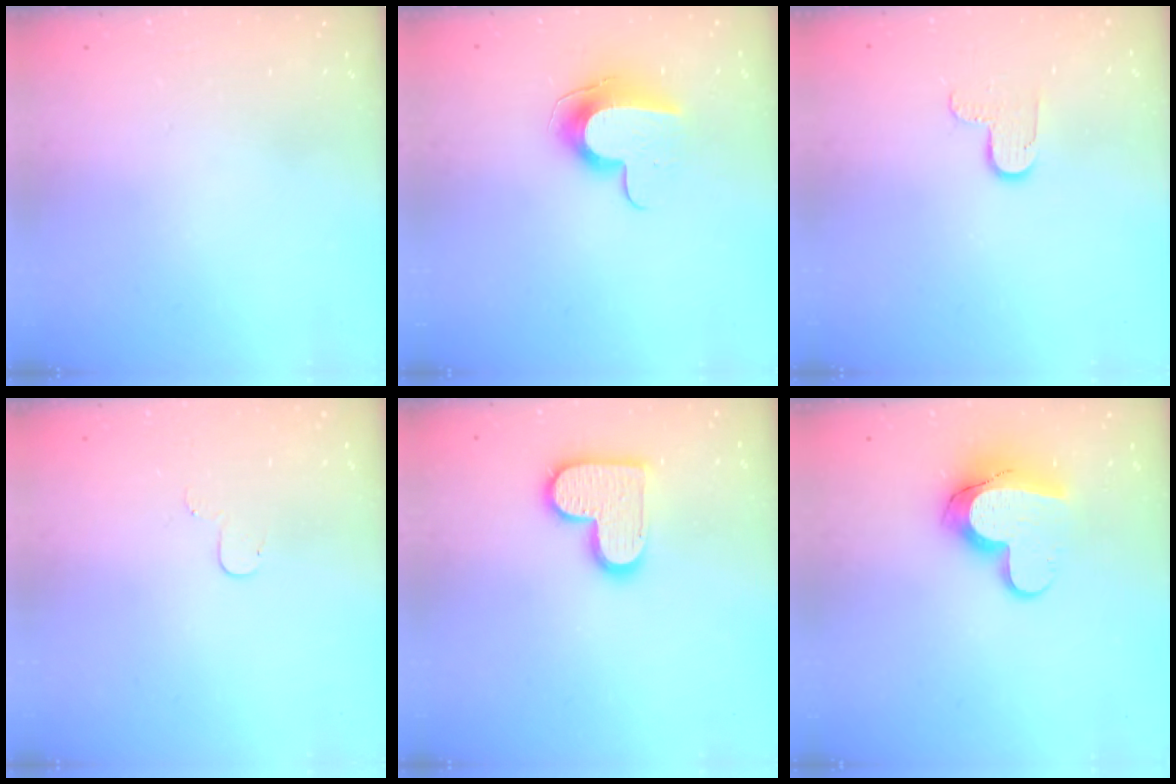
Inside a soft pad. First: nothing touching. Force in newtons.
{"total": 10.0, "press": 9.9, "slide": 0.8}
{"total": 5.8, "press": 5.8, "slide": 0.8}
{"total": 3.1, "press": 3.1, "slide": 0.3}
{"total": 13.4, "press": 13.4, "slide": 0.8}
{"total": 12.2, "press": 12.2, "slide": 0.9}